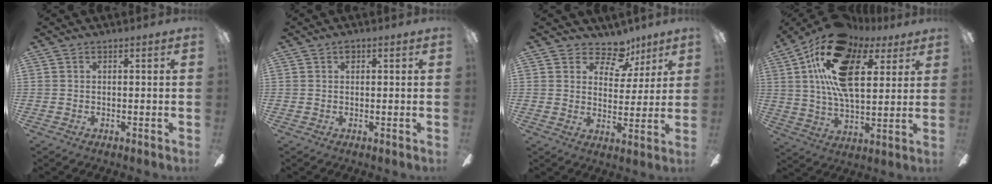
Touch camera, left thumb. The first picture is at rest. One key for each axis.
{"total": 1.2, "fx": 0.6, "fy": 0.8, "fz": 0.7, "tx": -0.007, "ty": 0.000, "tz": 0.009}
{"total": 9.8, "fx": 6.9, "fy": 5.5, "fz": 4.2, "tx": -0.052, "ty": -0.045, "tz": 0.122}
{"total": 21.4, "fx": 9.6, "fy": 10.8, "fz": 15.8, "tx": -0.302, "ty": -0.021, "tz": 0.161}